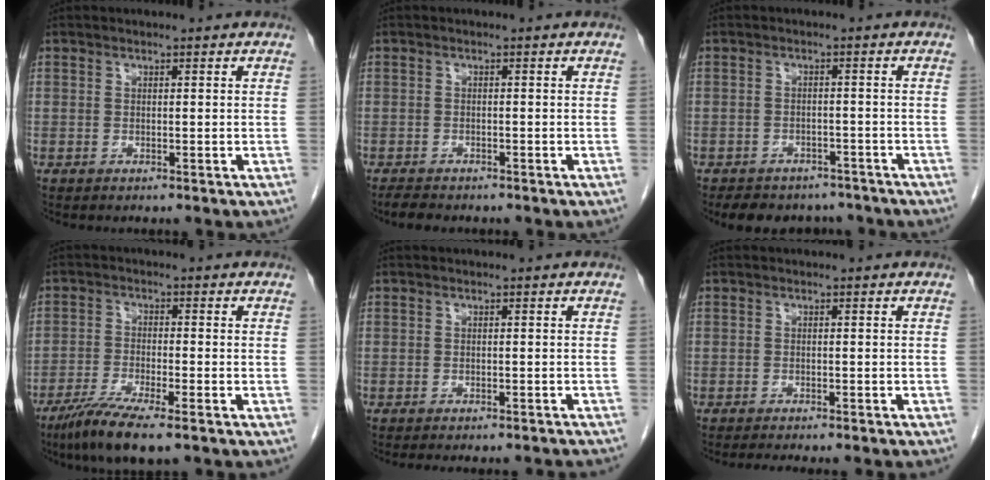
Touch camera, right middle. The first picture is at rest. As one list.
[{"total": 2.8, "force": [-2.4, 0.9, 1.1], "torque": [-0.025, -0.007, -0.036]}, {"total": 9.8, "force": [-8.3, 4.5, 2.4], "torque": [-0.033, 0.004, -0.102]}, {"total": 8.1, "force": [-5.7, 0.6, 5.7], "torque": [-0.104, -0.021, -0.098]}, {"total": 10.6, "force": [-9.9, 1.6, 3.7], "torque": [-0.037, -0.008, -0.105]}, {"total": 7.1, "force": [-6.3, 0.4, 3.3], "torque": [-0.030, -0.010, -0.081]}]